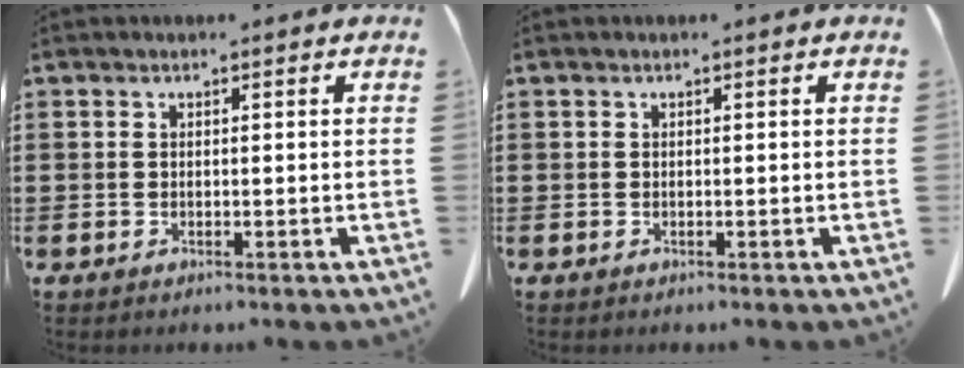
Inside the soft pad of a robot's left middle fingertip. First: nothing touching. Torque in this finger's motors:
{"motor_torque": [-0.07, 0.07, 0.00, 0.00]}